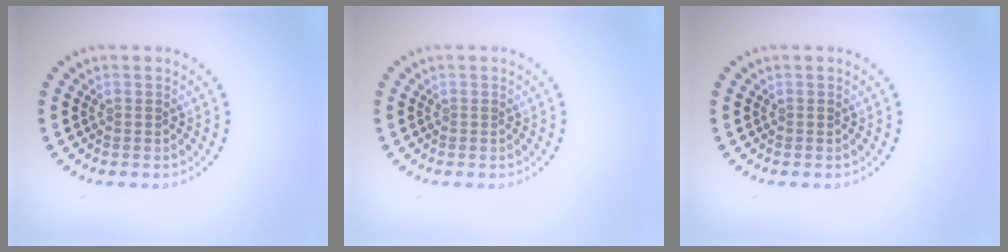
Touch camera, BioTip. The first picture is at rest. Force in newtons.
{"total": 0.0}
{"total": 0.0}